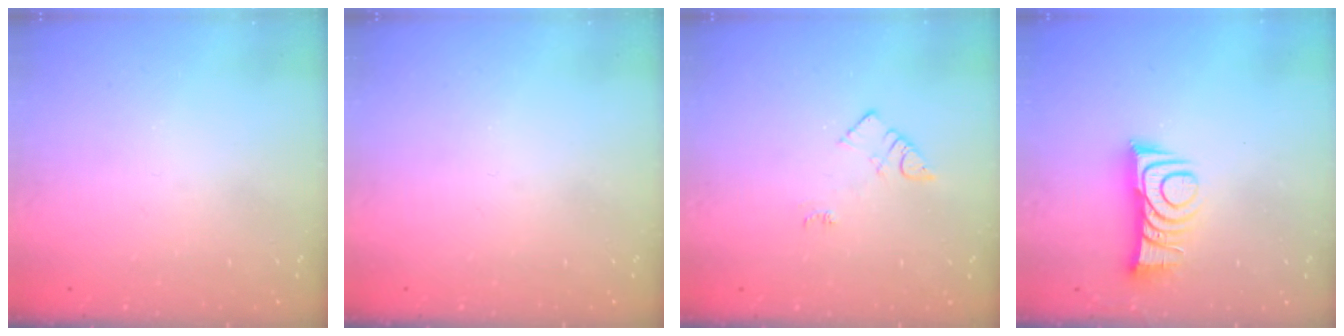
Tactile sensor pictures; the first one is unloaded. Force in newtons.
{"total": 0.0}
{"total": 4.5, "press": 4.5, "slide": 0.6}
{"total": 10.2, "press": 10.2, "slide": 0.4}